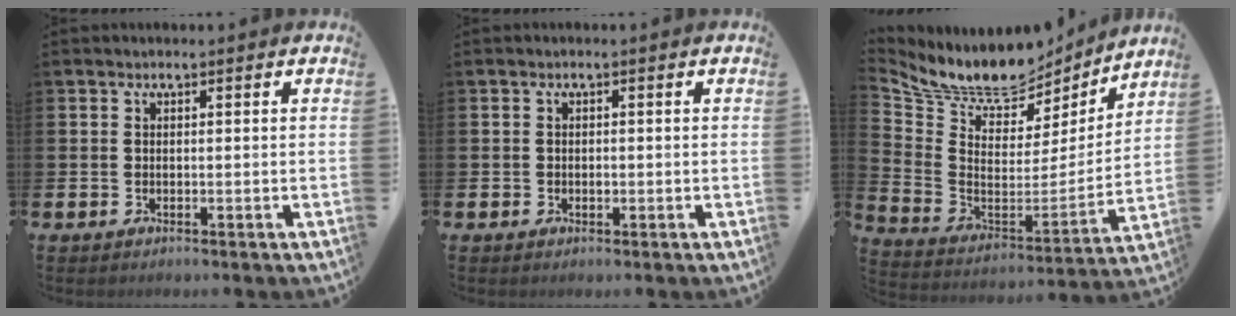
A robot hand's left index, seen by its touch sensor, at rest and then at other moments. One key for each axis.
{"total": 0.5, "fx": -0.1, "fy": 0.5, "fz": 0.2, "tx": 0.004, "ty": 0.000, "tz": -0.004}
{"total": 10.1, "fx": 9.2, "fy": 3.2, "fz": 2.6, "tx": -0.093, "ty": -0.062, "tz": 0.156}